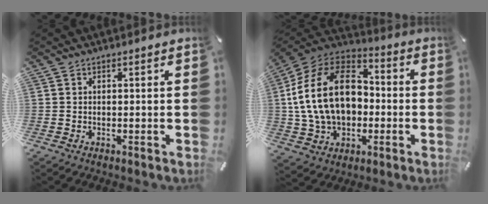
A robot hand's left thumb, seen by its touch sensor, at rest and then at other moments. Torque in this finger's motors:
{"motor_torque": [1.43, 2.33, 1.77, -1.00, 0.47]}